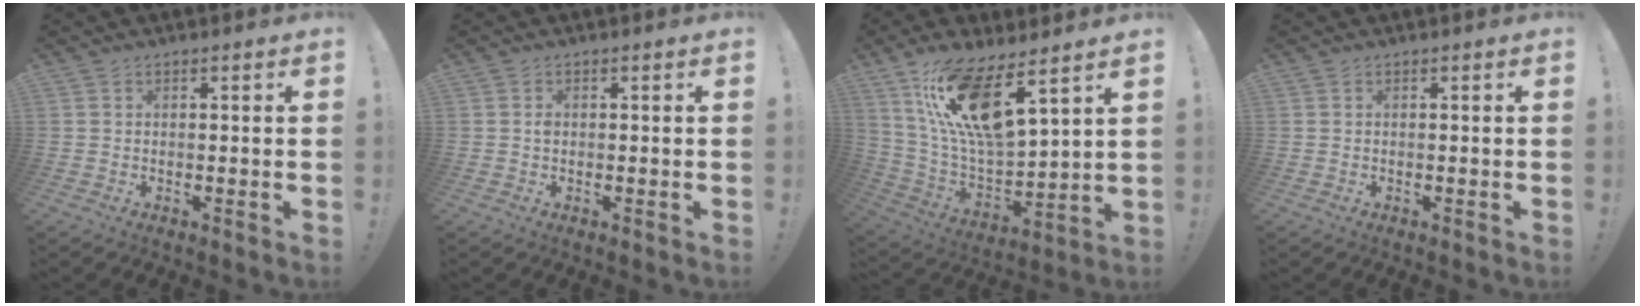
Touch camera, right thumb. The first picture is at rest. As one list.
[{"total": 0.7, "force": [-0.1, 0.6, 0.4], "torque": [-0.014, 0.006, -0.001]}, {"total": 17.8, "force": [11.0, 5.5, 12.9], "torque": [-0.256, -0.070, 0.189]}, {"total": 0.0}]